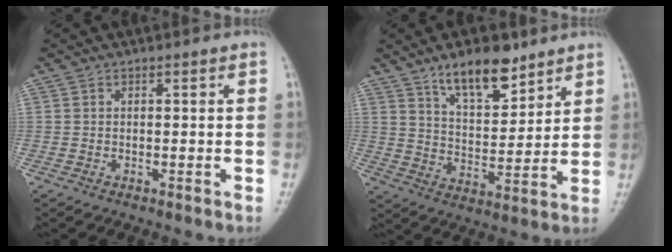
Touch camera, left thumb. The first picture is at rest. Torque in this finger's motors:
{"motor_torque": [1.69, 1.64, 0.19, -0.21, 0.04]}